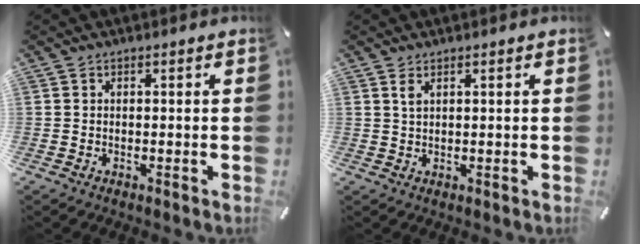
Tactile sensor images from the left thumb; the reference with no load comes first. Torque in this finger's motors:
{"motor_torque": [0.13, 0.13, 0.19, -0.23, 0.01]}